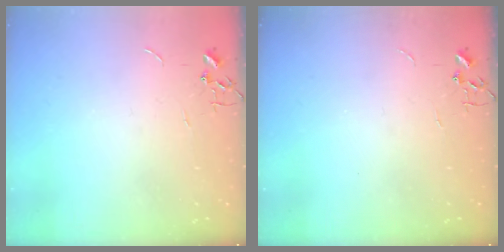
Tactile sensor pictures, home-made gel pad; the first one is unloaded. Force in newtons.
{"total": 0.0}